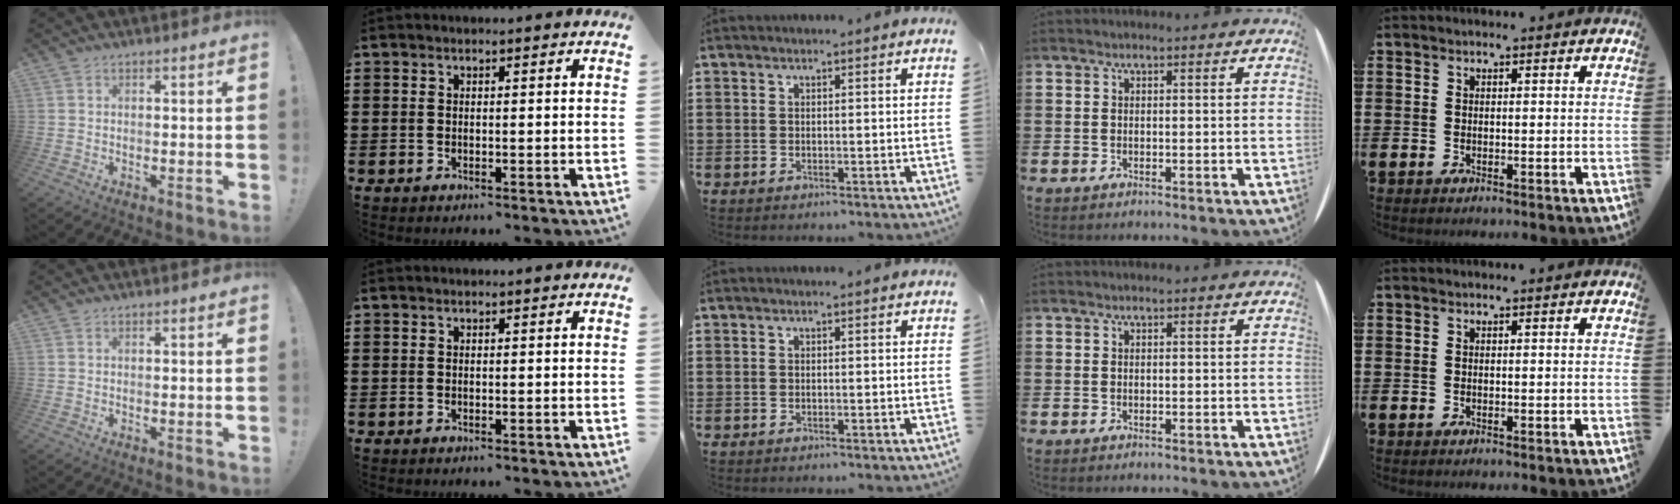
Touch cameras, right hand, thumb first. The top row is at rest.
{}